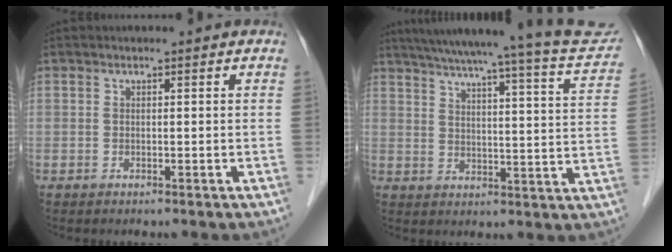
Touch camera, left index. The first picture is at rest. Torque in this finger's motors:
{"motor_torque": [0.96, -0.98, 0.35, 0.09]}